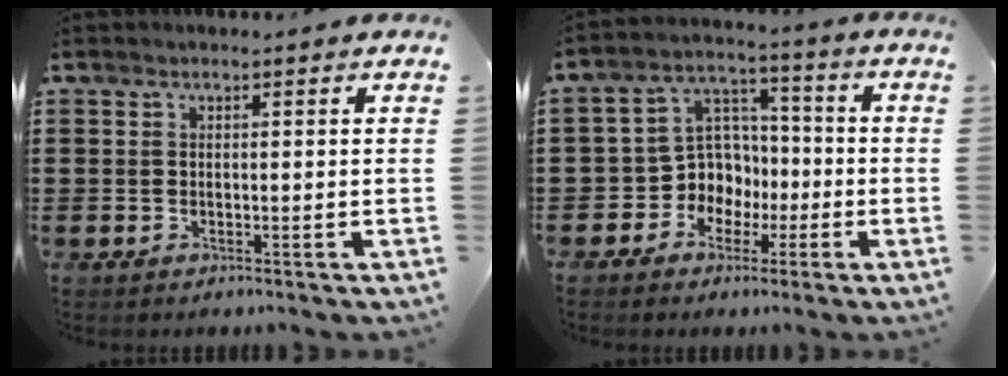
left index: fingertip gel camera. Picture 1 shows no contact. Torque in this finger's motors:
{"motor_torque": [0.46, 0.26, 0.14, 0.02]}